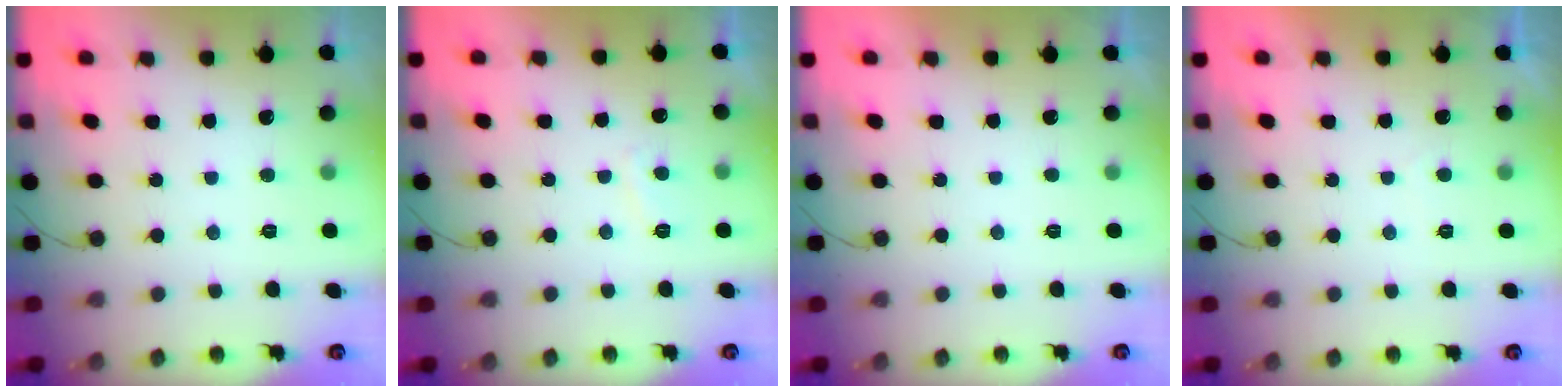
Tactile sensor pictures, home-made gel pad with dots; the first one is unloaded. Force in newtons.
{"total": 2.4, "press": 2.3, "slide": 0.7}
{"total": 2.2, "press": 2.1, "slide": 0.4}
{"total": 0.7, "press": 0.4, "slide": 0.6}